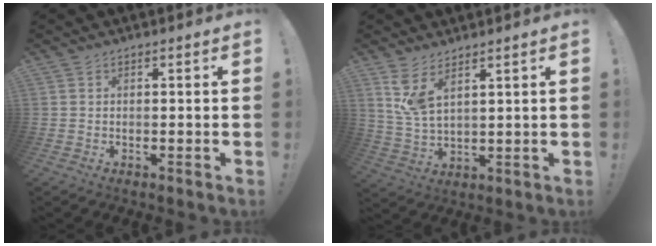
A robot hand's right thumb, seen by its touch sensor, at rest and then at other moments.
{"total": 7.1, "force": [4.9, 2.2, 4.7], "torque": [-0.092, -0.025, 0.093]}